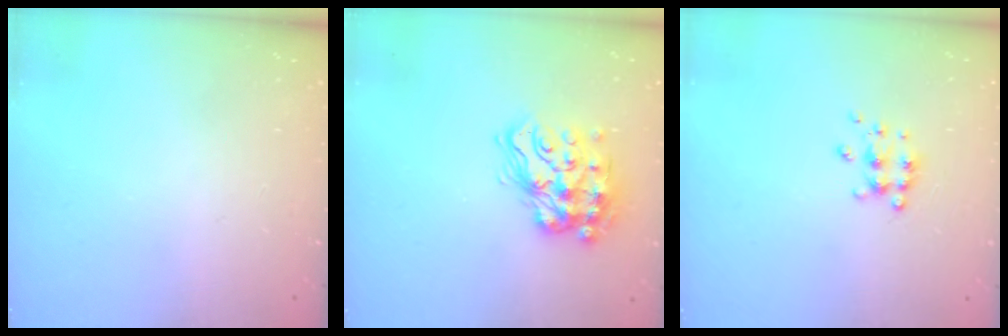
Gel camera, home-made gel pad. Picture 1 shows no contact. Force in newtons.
{"total": 15.6, "press": 15.5, "slide": 1.7}
{"total": 6.4, "press": 6.4, "slide": 0.6}